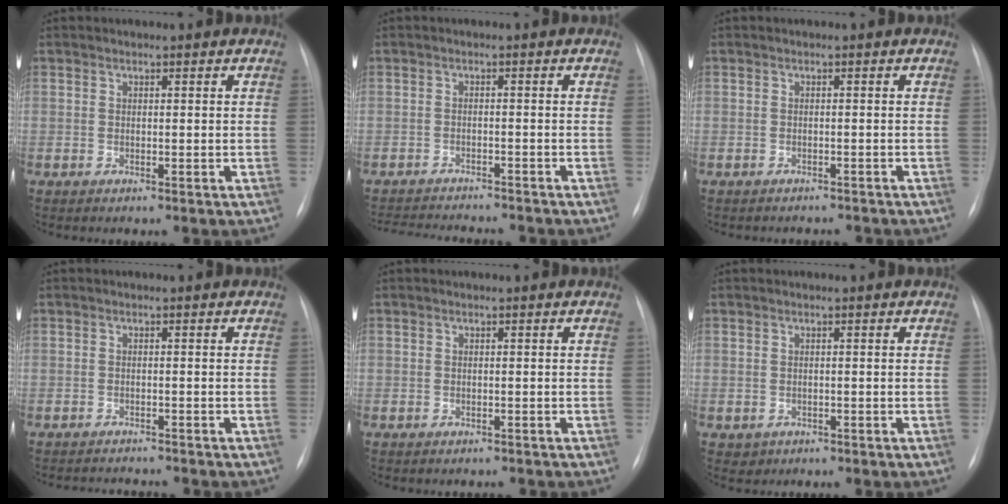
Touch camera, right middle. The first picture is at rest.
{"total": 10.9, "force": [-10.2, 1.5, 3.3], "torque": [-0.056, -0.002, -0.140]}
{"total": 4.2, "force": [-3.8, 1.7, 0.4], "torque": [0.000, 0.002, -0.045]}
{"total": 4.4, "force": [-4.3, 0.3, 0.6], "torque": [-0.002, -0.006, -0.059]}
{"total": 2.0, "force": [-1.7, 1.1, 0.2], "torque": [-0.004, 0.001, -0.022]}
{"total": 1.4, "force": [-0.6, 1.3, 0.1], "torque": [-0.001, 0.004, -0.004]}